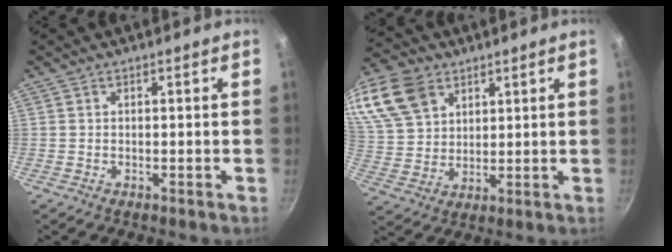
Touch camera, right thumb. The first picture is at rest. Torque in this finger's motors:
{"motor_torque": [0.11, 0.26, 0.29, -0.13, 0.23]}